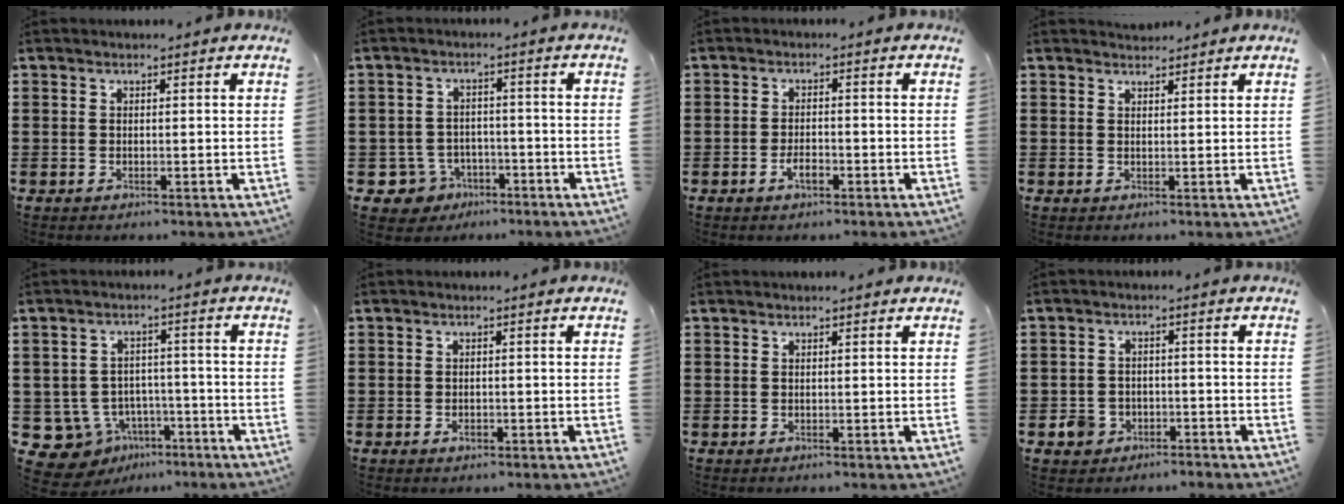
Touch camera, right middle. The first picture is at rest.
{"total": 4.1, "force": [-2.8, 2.9, 0.7], "torque": [-0.037, 0.004, -0.059]}
{"total": 2.6, "force": [-1.3, 1.0, 2.0], "torque": [-0.037, 0.003, -0.025]}
{"total": 1.6, "force": [1.6, 0.2, -0.2], "torque": [-0.001, 0.002, 0.031]}
{"total": 7.4, "force": [-5.0, 5.1, 2.0], "torque": [-0.072, 0.019, -0.098]}
{"total": 0.9, "force": [-0.5, 0.5, 0.6], "torque": [-0.013, -0.004, -0.009]}
{"total": 0.0}
{"total": 3.2, "force": [-2.1, 2.3, 0.8], "torque": [-0.028, 0.002, -0.046]}